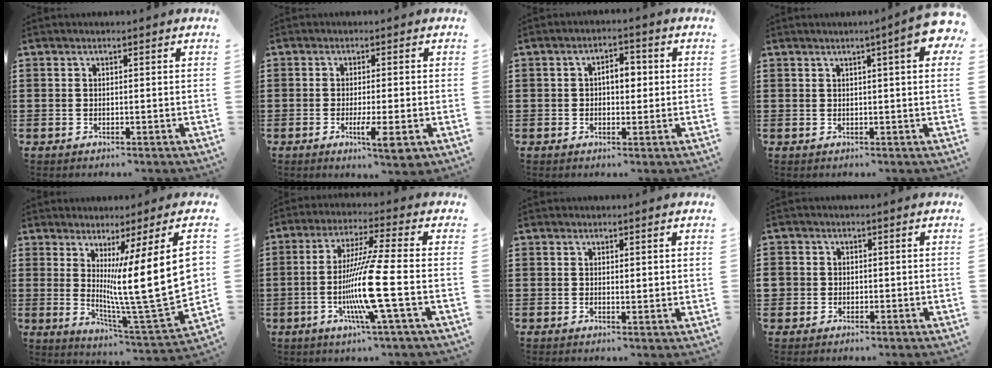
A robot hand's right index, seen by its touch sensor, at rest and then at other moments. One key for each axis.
{"total": 5.0, "fx": -1.9, "fy": 0.3, "fz": 4.6, "tx": -0.088, "ty": -0.022, "tz": -0.032}
{"total": 3.9, "fx": 0.1, "fy": 2.0, "fz": 3.4, "tx": -0.051, "ty": 0.002, "tz": -0.004}
{"total": 5.5, "fx": 2.3, "fy": 0.5, "fz": 4.9, "tx": -0.080, "ty": -0.001, "tz": 0.036}
{"total": 17.4, "fx": 3.9, "fy": 2.6, "fz": 16.8, "tx": -0.276, "ty": -0.051, "tz": 0.058}
{"total": 12.4, "fx": -3.1, "fy": -0.5, "fz": 12.0, "tx": -0.247, "ty": -0.022, "tz": -0.070}
{"total": 0.8, "fx": 0.7, "fy": 0.3, "fz": 0.4, "tx": -0.008, "ty": 0.002, "tz": 0.012}
{"total": 1.4, "fx": -0.2, "fy": 1.4, "fz": 0.3, "tx": -0.010, "ty": 0.007, "tz": -0.006}